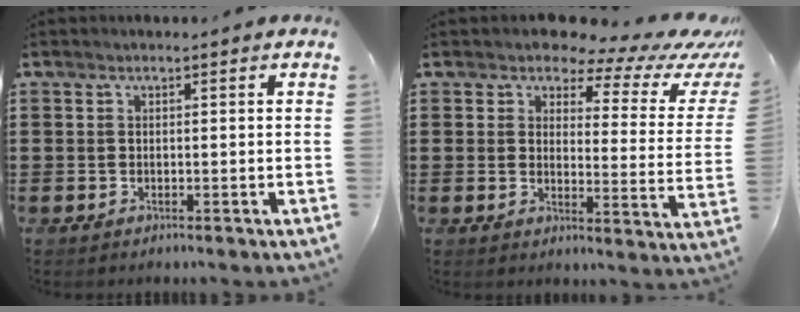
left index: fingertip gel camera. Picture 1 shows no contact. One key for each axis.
{"total": 5.4, "fx": 4.4, "fy": 1.9, "fz": 2.4, "tx": -0.049, "ty": -0.028, "tz": 0.068}